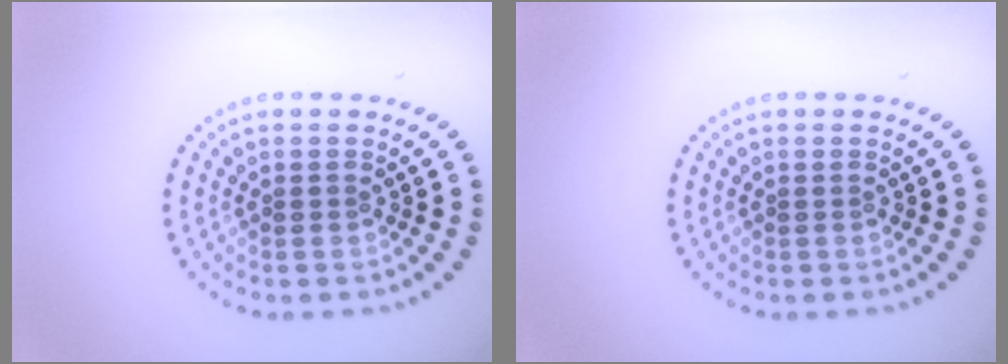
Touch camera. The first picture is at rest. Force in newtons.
{"total": 0.0}